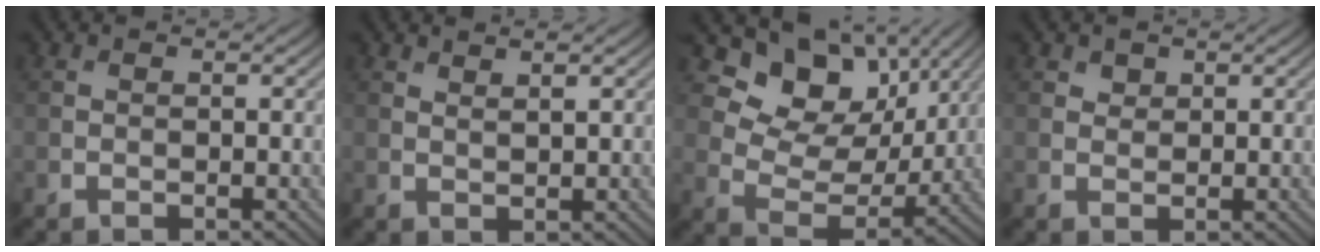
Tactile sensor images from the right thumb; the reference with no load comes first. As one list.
[{"total": 1.4, "force": [1.2, 0.1, 0.8], "torque": [-0.013, -0.006, 0.022]}, {"total": 12.6, "force": [6.8, 8.0, 6.9], "torque": [-0.138, 0.002, 0.109]}, {"total": 1.2, "force": [0.8, 0.8, 0.3], "torque": [-0.003, -0.003, 0.016]}]